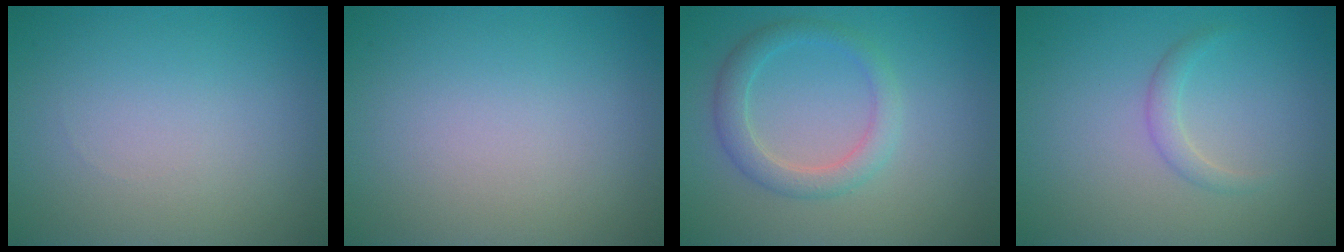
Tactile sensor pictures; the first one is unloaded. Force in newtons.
{"total": 0.0}
{"total": 2.8, "press": 2.8, "slide": 0.1}
{"total": 1.2, "press": 1.2, "slide": 0.0}